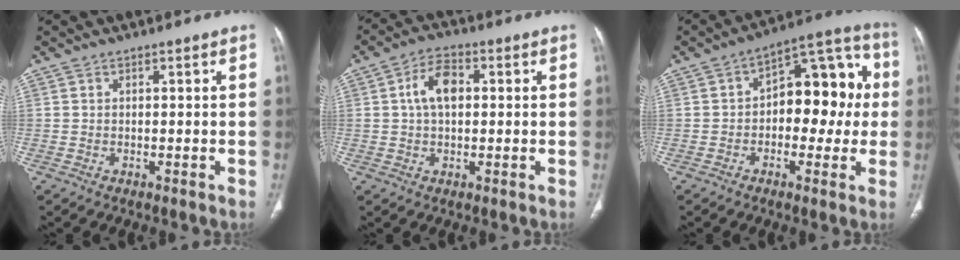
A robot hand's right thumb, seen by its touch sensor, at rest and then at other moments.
{"total": 6.9, "force": [1.1, 4.1, 5.4], "torque": [-0.095, 0.014, 0.016]}
{"total": 15.4, "force": [0.3, 9.1, 12.4], "torque": [-0.114, 0.048, -0.006]}